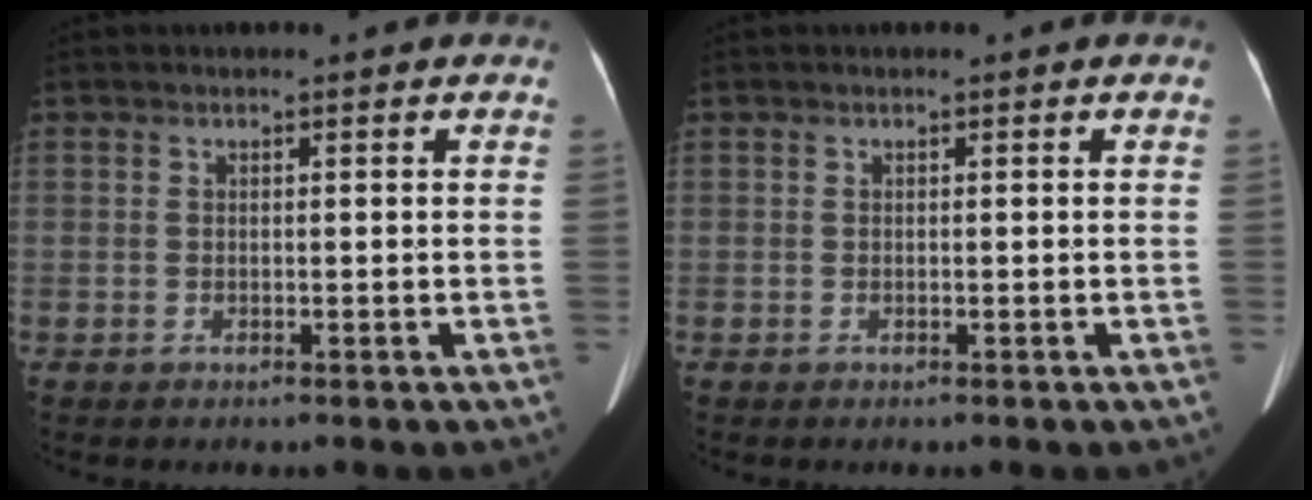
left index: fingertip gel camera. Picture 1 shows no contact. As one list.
[{"total": 0.0}]